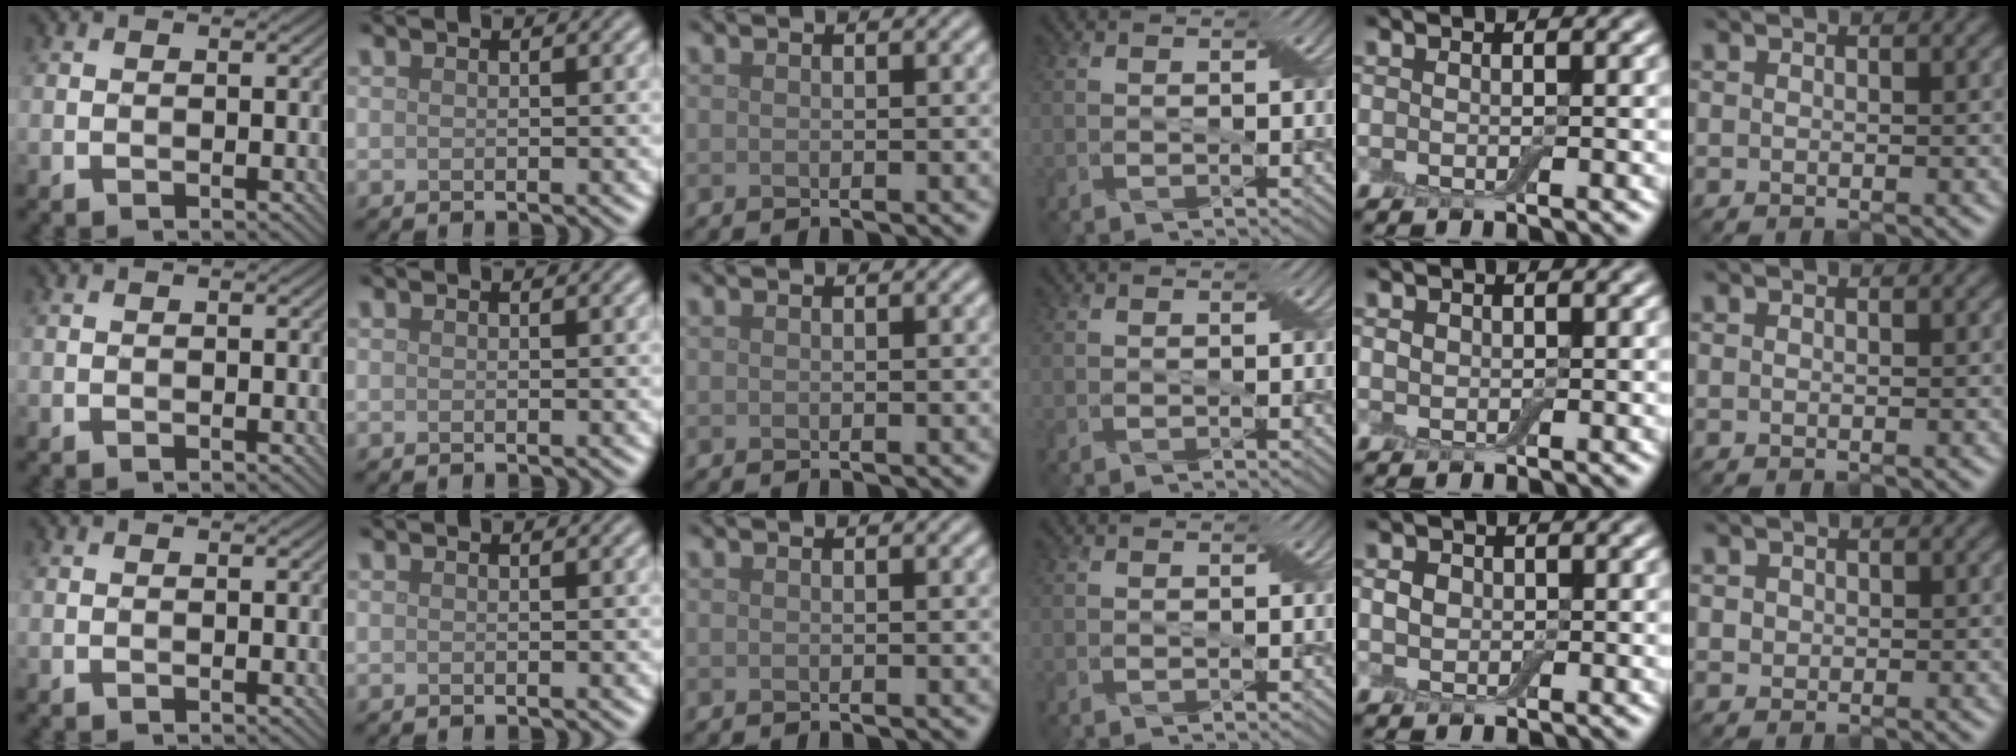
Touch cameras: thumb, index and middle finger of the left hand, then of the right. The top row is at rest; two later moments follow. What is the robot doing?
{"motion": "press", "object": "electronic device side button"}